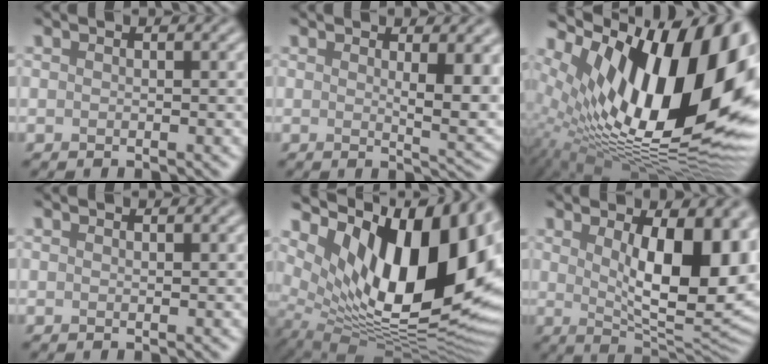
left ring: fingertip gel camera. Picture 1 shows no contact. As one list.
[{"total": 4.9, "force": [1.2, 1.3, 4.6], "torque": [-0.060, -0.010, 0.025]}, {"total": 19.8, "force": [4.2, 9.3, 17.0], "torque": [-0.282, 0.013, 0.064]}, {"total": 0.0}, {"total": 16.4, "force": [5.0, 7.6, 13.7], "torque": [-0.203, -0.010, 0.087]}, {"total": 12.2, "force": [2.3, 4.7, 11.1], "torque": [-0.130, -0.010, 0.038]}]